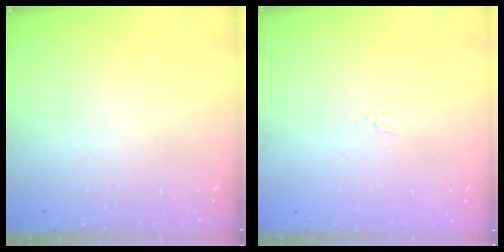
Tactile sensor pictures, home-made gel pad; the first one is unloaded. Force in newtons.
{"total": 1.6, "press": 1.6, "slide": 0.2}